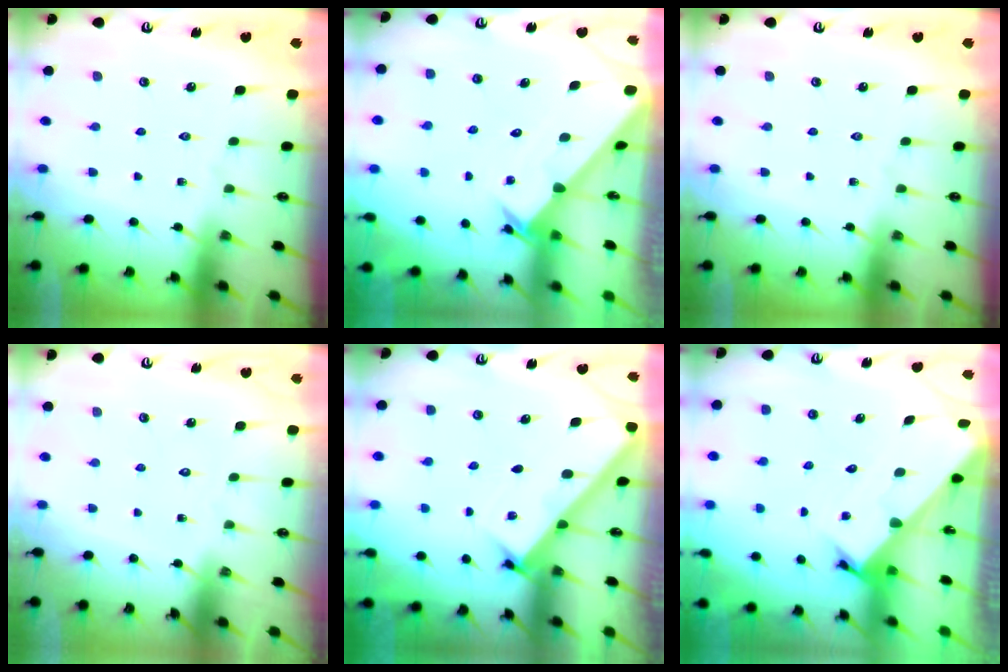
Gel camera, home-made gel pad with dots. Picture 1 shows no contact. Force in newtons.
{"total": 2.5, "press": 2.5, "slide": 0.2}
{"total": 0.0}
{"total": 1.8, "press": 1.7, "slide": 0.1}
{"total": 2.7, "press": 2.6, "slide": 0.3}
{"total": 2.4, "press": 2.4, "slide": 0.2}